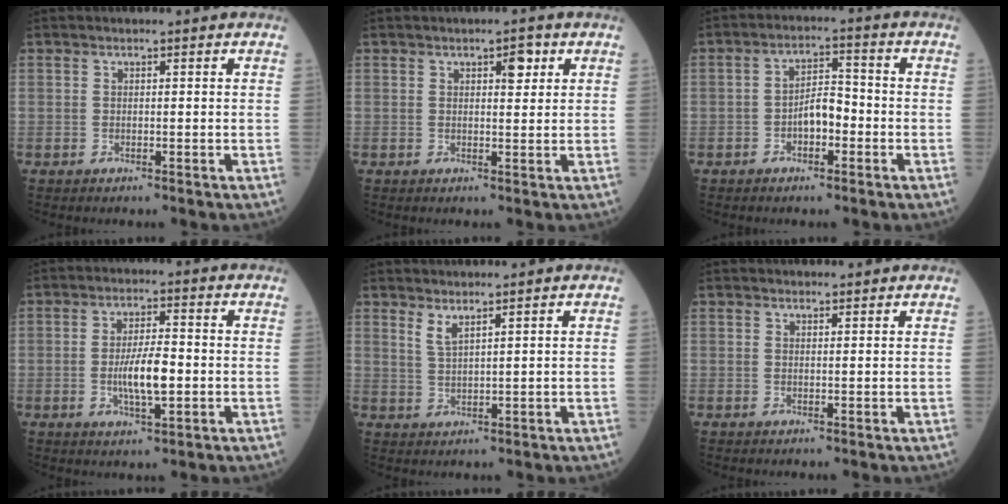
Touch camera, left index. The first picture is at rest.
{"total": 2.5, "force": [1.3, 0.9, 2.0], "torque": [-0.030, 0.002, 0.019]}
{"total": 4.7, "force": [-1.6, 2.1, 3.9], "torque": [-0.068, 0.015, -0.031]}
{"total": 6.5, "force": [-1.0, 1.5, 6.2], "torque": [-0.123, -0.002, -0.018]}
{"total": 2.4, "force": [1.9, 0.0, 1.5], "torque": [-0.037, -0.010, 0.043]}
{"total": 1.8, "force": [1.7, 0.3, 0.2], "torque": [-0.012, 0.005, 0.025]}